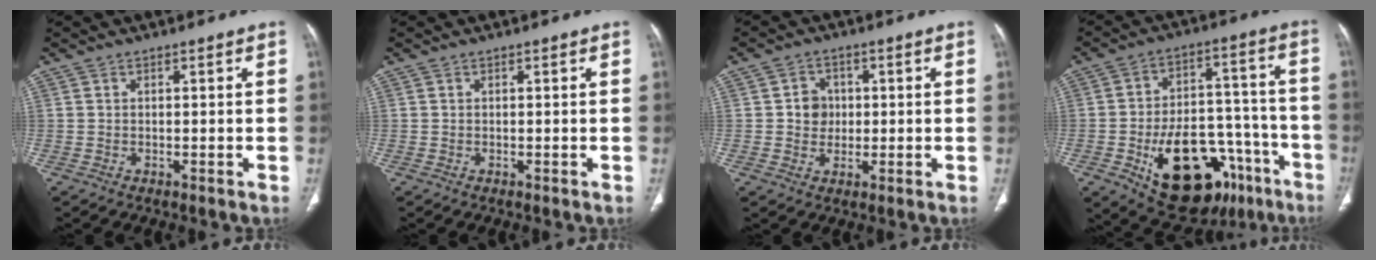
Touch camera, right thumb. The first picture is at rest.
{"total": 0.0}
{"total": 4.6, "force": [0.4, 4.2, 1.9], "torque": [-0.004, 0.005, 0.003]}
{"total": 24.5, "force": [-11.7, 13.8, 16.5], "torque": [-0.213, 0.067, -0.160]}